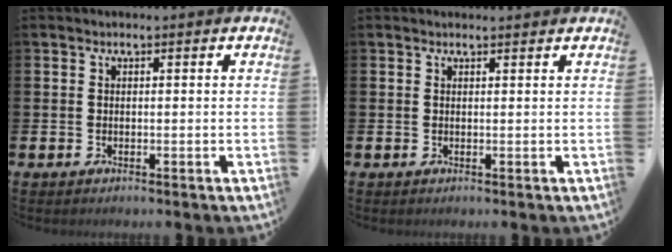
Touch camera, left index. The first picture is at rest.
{"total": 0.7, "force": [0.7, 0.0, 0.1], "torque": [0.007, -0.003, 0.012]}